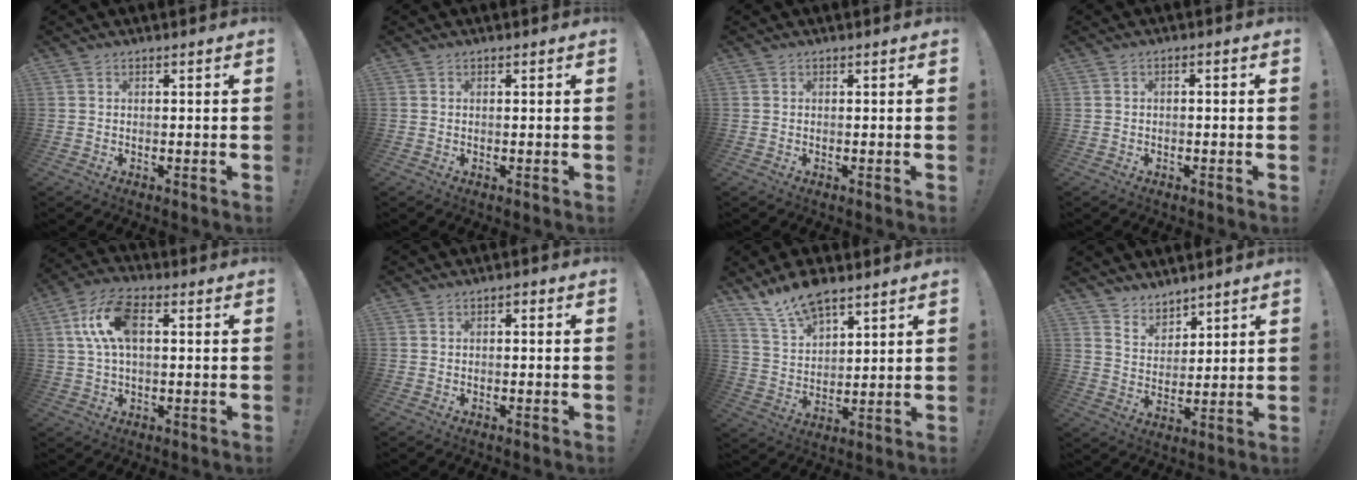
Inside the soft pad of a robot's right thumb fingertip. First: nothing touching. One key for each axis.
{"total": 0.0}
{"total": 0.0}
{"total": 1.4, "fx": -1.1, "fy": 0.4, "fz": 0.7, "tx": -0.011, "ty": 0.004, "tz": -0.019}
{"total": 12.0, "fx": 2.7, "fy": 6.6, "fz": 9.7, "tx": -0.192, "ty": 0.012, "tz": 0.052}
{"total": 1.0, "fx": -0.9, "fy": 0.5, "fz": 0.2, "tx": -0.005, "ty": 0.004, "tz": -0.016}
{"total": 12.0, "fx": 9.6, "fy": 4.9, "fz": 5.2, "tx": -0.106, "ty": -0.055, "tz": 0.181}
{"total": 6.8, "fx": 6.0, "fy": 3.2, "fz": 0.1, "tx": -0.011, "ty": -0.049, "tz": 0.116}